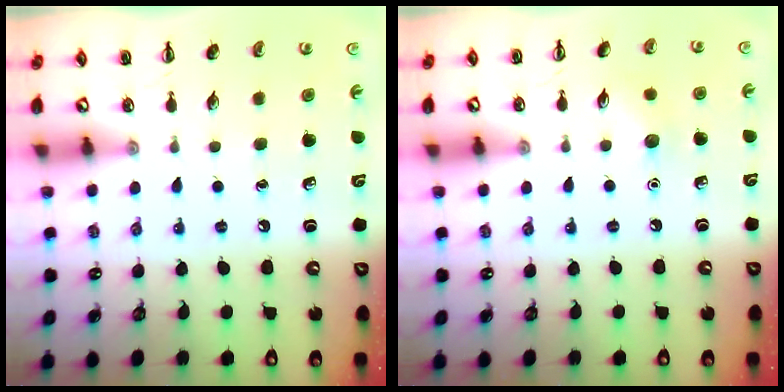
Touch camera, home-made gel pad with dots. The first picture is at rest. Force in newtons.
{"total": 5.9, "press": 5.6, "slide": 1.7}